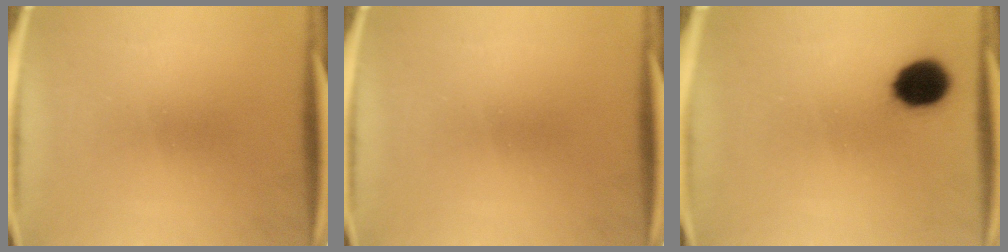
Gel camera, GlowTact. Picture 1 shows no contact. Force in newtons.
{"total": 0.0}
{"total": 8.7}